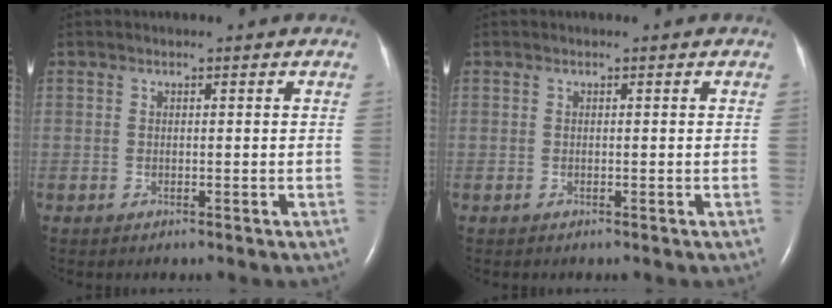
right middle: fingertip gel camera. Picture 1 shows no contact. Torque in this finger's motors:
{"motor_torque": [0.01, -0.13, 0.00, -0.01]}